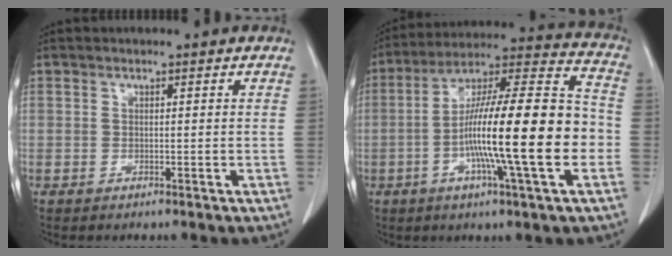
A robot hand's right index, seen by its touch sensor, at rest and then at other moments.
{"total": 21.9, "force": [-4.6, 1.4, 21.3], "torque": [-0.336, 0.005, -0.081]}